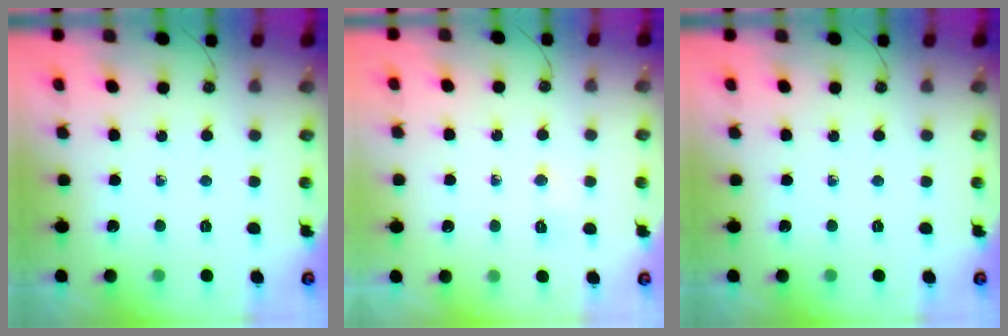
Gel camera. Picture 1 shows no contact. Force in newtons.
{"total": 2.9, "press": 2.9, "slide": 0.5}
{"total": 0.0}